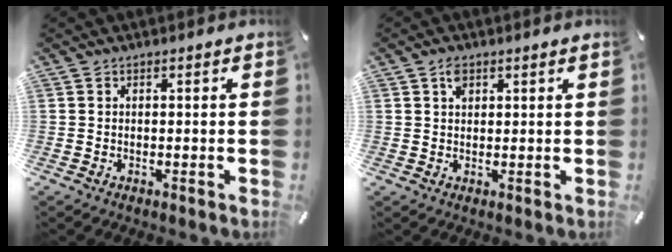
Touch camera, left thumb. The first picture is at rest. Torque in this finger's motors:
{"motor_torque": [0.31, 0.22, 0.18, -0.20, 0.09]}